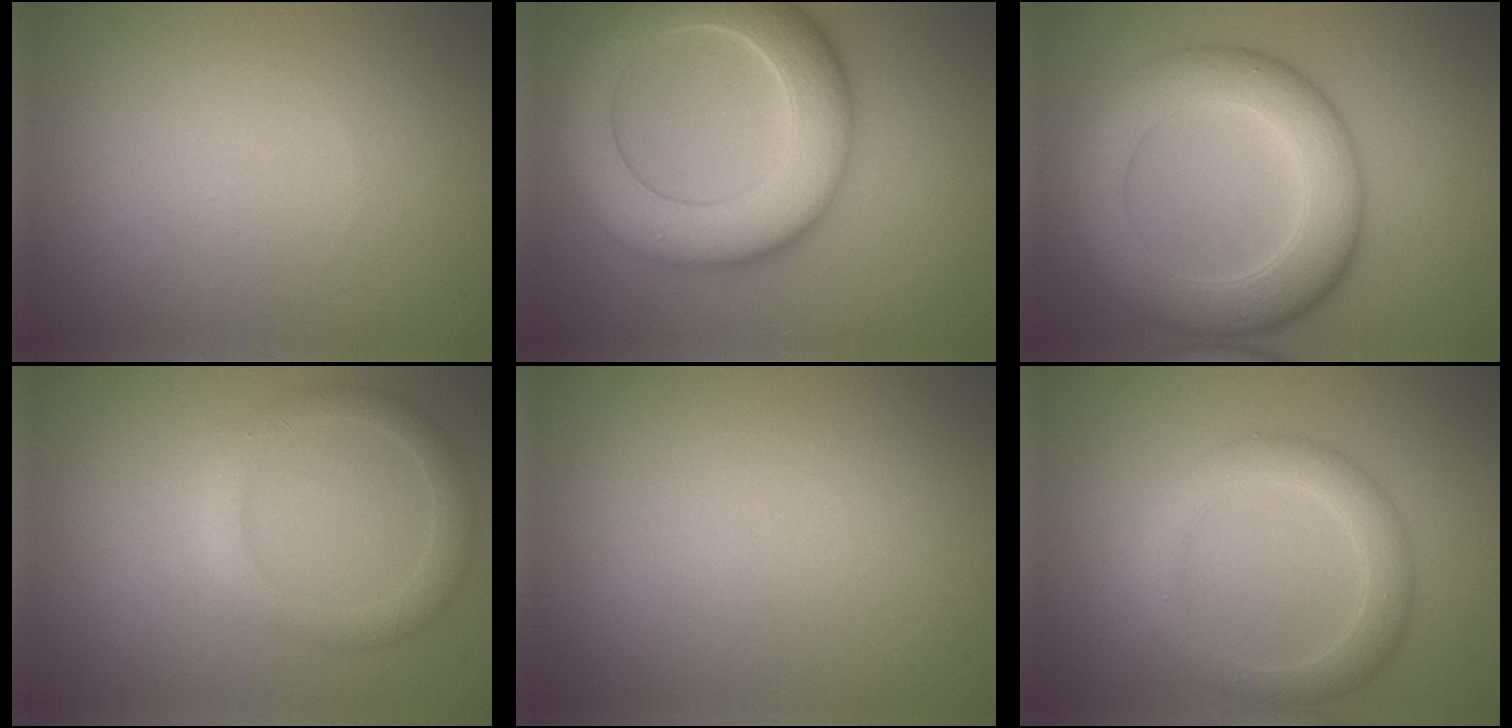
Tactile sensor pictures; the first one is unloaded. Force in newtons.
{"total": 9.6, "press": 9.6, "slide": 0.6}
{"total": 7.7, "press": 7.7, "slide": 0.0}
{"total": 2.4, "press": 2.4, "slide": 0.1}
{"total": 0.0}
{"total": 3.5, "press": 3.5, "slide": 0.1}